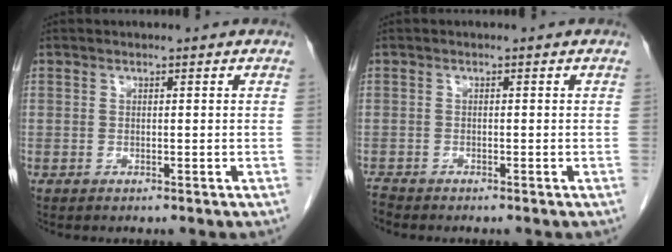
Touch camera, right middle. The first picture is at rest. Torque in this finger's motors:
{"motor_torque": [0.08, -0.29, -0.01, 0.01]}